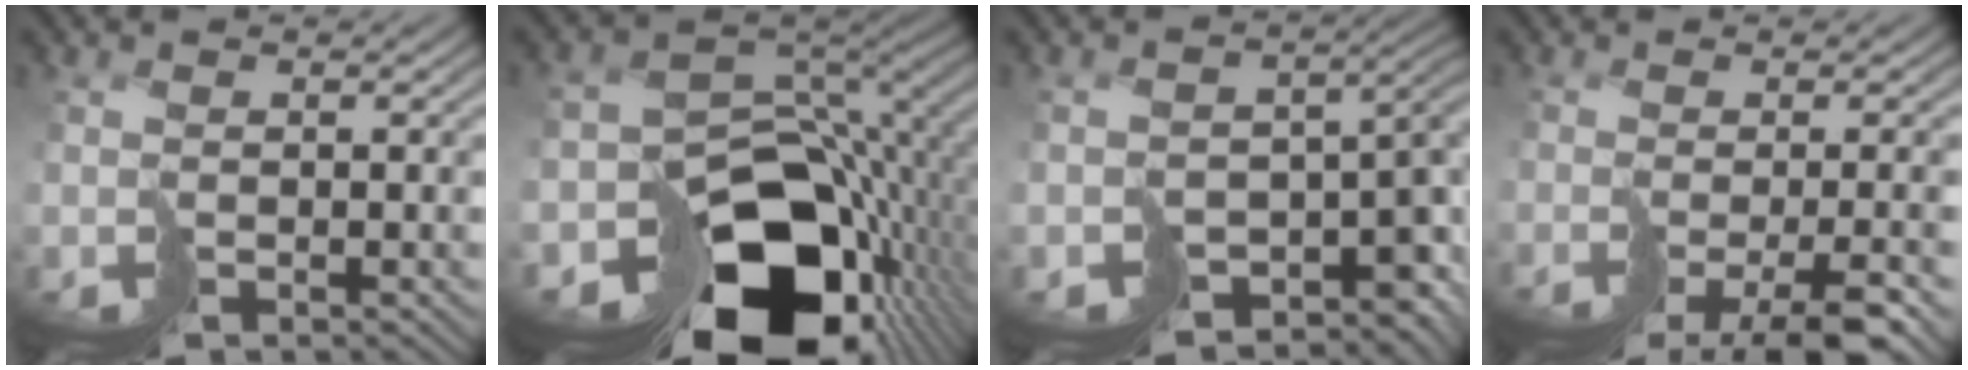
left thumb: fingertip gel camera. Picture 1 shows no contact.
{"total": 15.8, "force": [-6.7, 10.7, 9.6], "torque": [-0.170, -0.040, -0.091]}
{"total": 8.3, "force": [-4.2, 4.7, 5.3], "torque": [-0.073, -0.031, -0.034]}
{"total": 6.7, "force": [-4.2, 1.1, 5.2], "torque": [-0.062, -0.012, -0.050]}